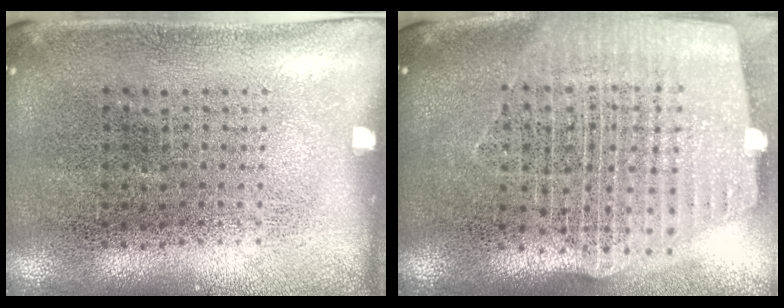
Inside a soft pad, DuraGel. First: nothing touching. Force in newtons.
{"total": 2.6, "press": 2.2, "slide": 1.3}